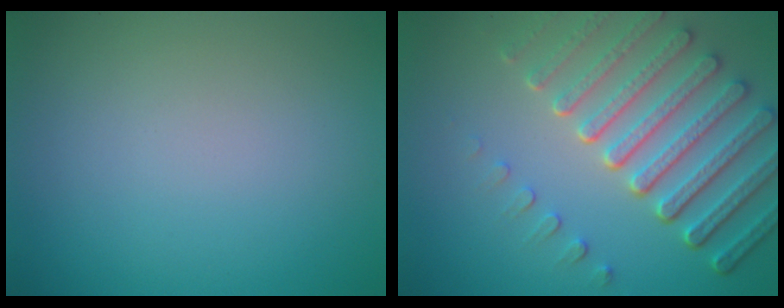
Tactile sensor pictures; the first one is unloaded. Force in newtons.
{"total": 7.2, "press": 5.6, "slide": 4.6}